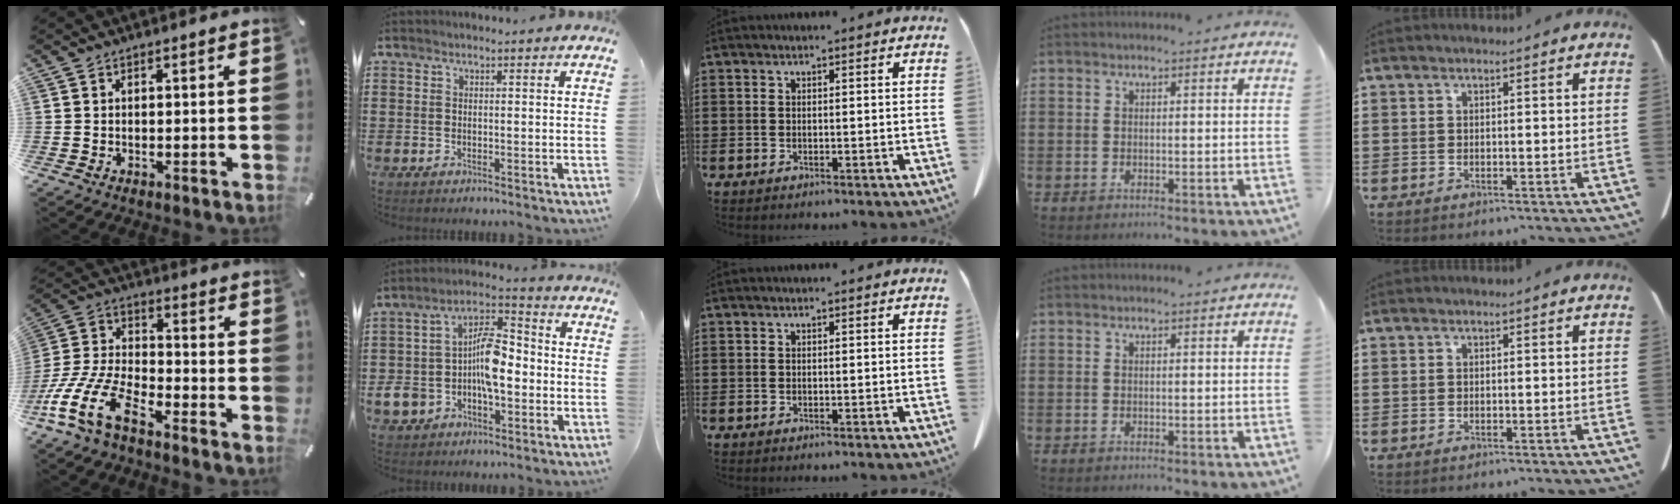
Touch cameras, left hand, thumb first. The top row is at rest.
{"thumb": {"total": 15.1, "force": [-10.5, 5.8, 9.2], "torque": [-0.198, 0.035, -0.195]}, "index": {"total": 10.6, "force": [-2.0, 6.1, 8.4], "torque": [-0.182, 0.010, -0.040]}}